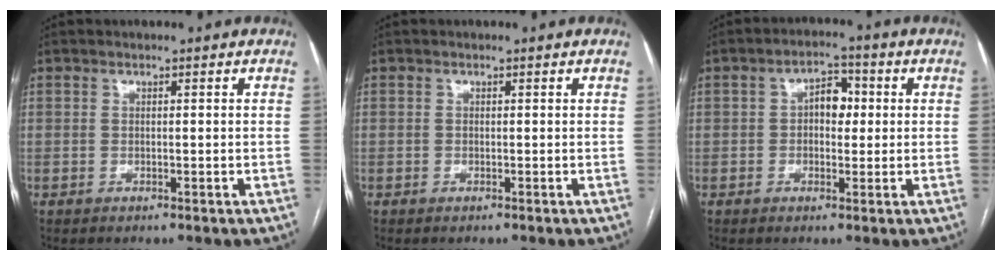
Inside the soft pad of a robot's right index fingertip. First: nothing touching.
{"total": 0.0}
{"total": 4.8, "force": [0.4, 2.8, 3.8], "torque": [-0.060, 0.020, 0.005]}